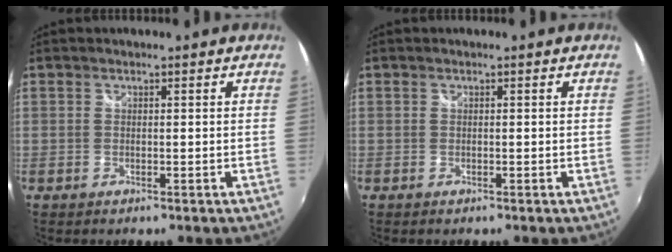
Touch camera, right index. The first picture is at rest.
{"total": 0.0}